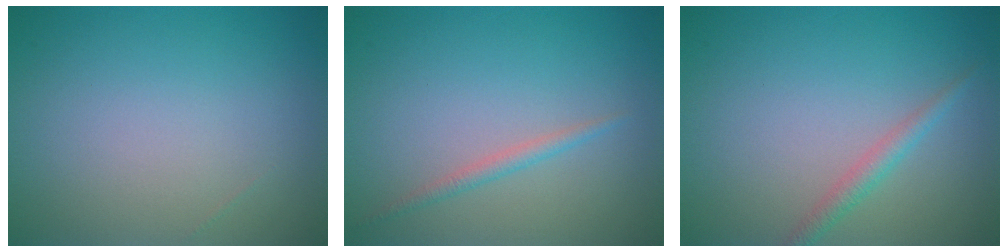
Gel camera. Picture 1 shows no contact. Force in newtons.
{"total": 1.2, "press": 1.2, "slide": 0.1}
{"total": 1.6, "press": 1.6, "slide": 0.0}